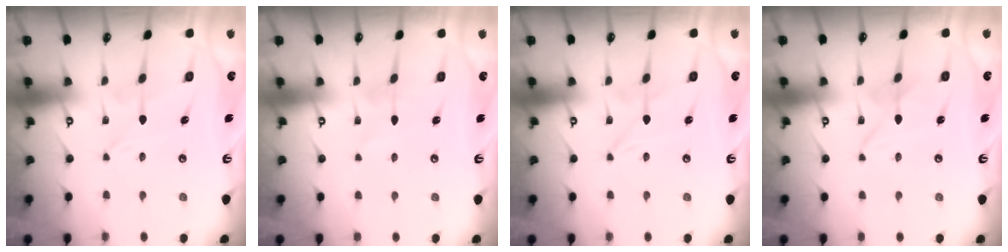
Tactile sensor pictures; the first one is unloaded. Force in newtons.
{"total": 1.8, "press": 1.8, "slide": 0.2}
{"total": 0.6, "press": 0.5, "slide": 0.1}
{"total": 3.0, "press": 3.0, "slide": 0.1}